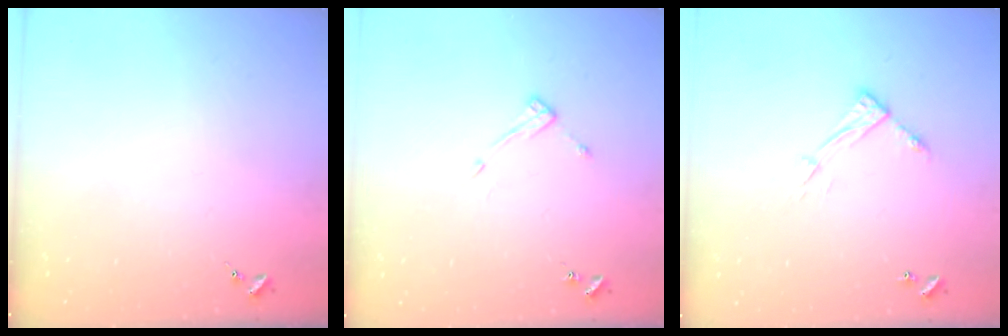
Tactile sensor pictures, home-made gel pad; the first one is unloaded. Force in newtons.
{"total": 7.1, "press": 7.1, "slide": 0.5}
{"total": 8.1, "press": 8.1, "slide": 0.6}